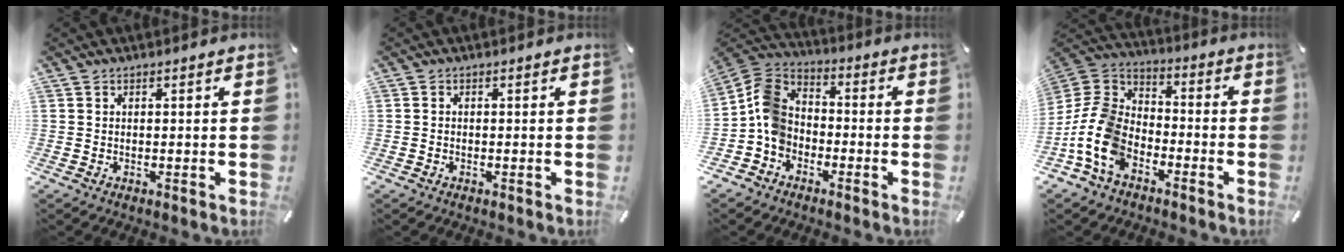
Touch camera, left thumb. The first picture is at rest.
{"total": 0.6, "force": [-0.3, 0.4, 0.3], "torque": [-0.006, 0.000, -0.007]}
{"total": 9.3, "force": [-3.5, 7.5, 4.2], "torque": [-0.098, 0.031, -0.069]}
{"total": 13.3, "force": [-7.5, 8.7, 6.7], "torque": [-0.158, 0.031, -0.143]}